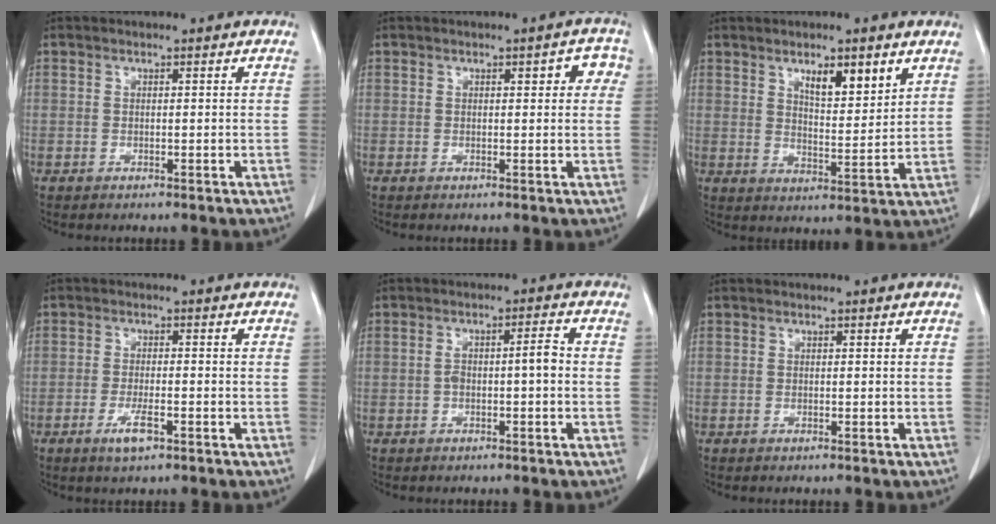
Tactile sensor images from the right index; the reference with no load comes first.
{"total": 3.3, "force": [1.1, 1.3, 2.9], "torque": [-0.024, 0.013, 0.007]}
{"total": 6.9, "force": [4.2, 1.8, 5.3], "torque": [-0.086, -0.006, 0.069]}
{"total": 3.6, "force": [-1.9, 0.7, 3.0], "torque": [-0.060, -0.004, -0.034]}
{"total": 3.7, "force": [-0.5, 0.8, 3.6], "torque": [-0.066, 0.017, -0.005]}
{"total": 0.0}